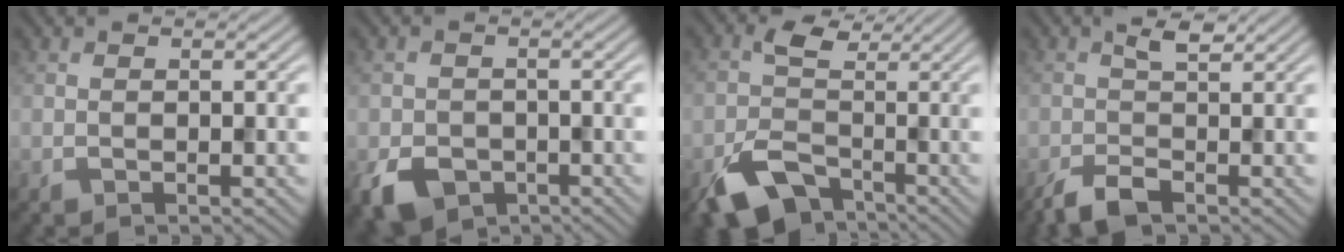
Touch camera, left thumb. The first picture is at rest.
{"total": 5.6, "force": [-2.8, 4.1, 2.5], "torque": [-0.059, -0.016, -0.053]}
{"total": 7.8, "force": [-3.3, 5.1, 4.9], "torque": [-0.097, -0.008, -0.065]}
{"total": 3.5, "force": [-1.3, 1.4, 2.9], "torque": [-0.062, -0.001, -0.030]}